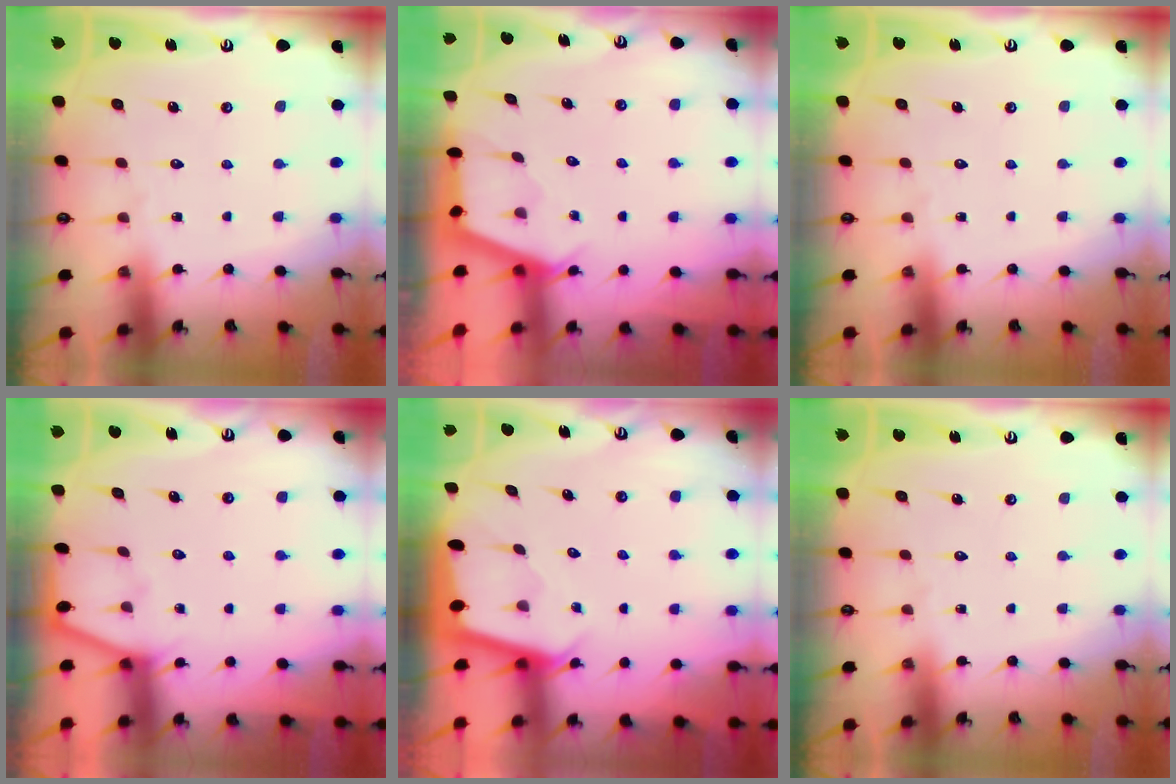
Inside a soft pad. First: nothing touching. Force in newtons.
{"total": 2.8, "press": 2.7, "slide": 0.4}
{"total": 0.0}
{"total": 2.5, "press": 2.4, "slide": 0.4}
{"total": 2.0, "press": 2.0, "slide": 0.2}
{"total": 0.0}